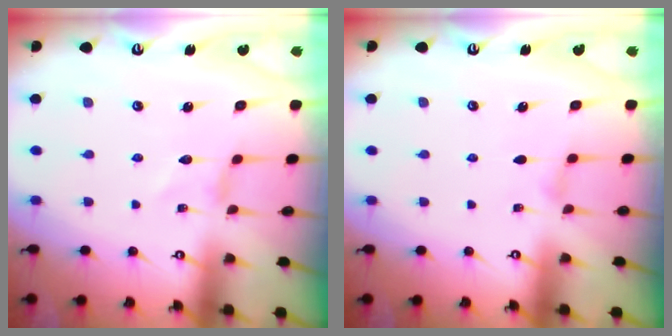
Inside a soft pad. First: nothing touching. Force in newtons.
{"total": 0.8, "press": 0.8, "slide": 0.2}